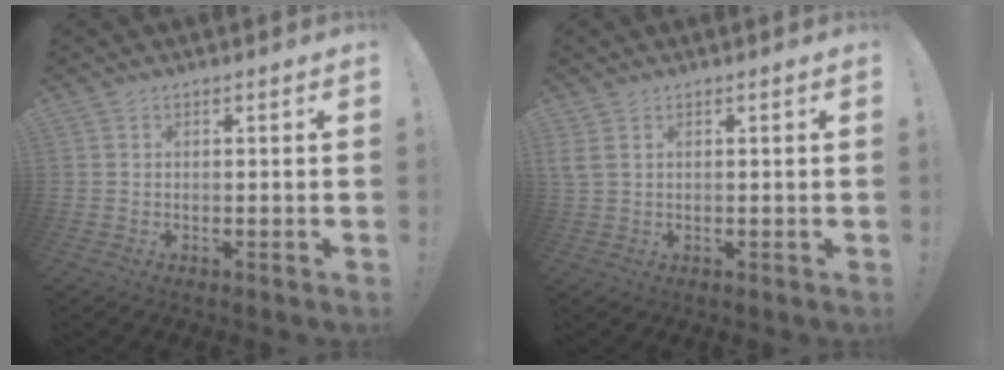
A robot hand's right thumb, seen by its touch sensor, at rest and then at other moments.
{"total": 1.9, "force": [0.9, 0.8, 1.5], "torque": [-0.030, 0.001, 0.018]}